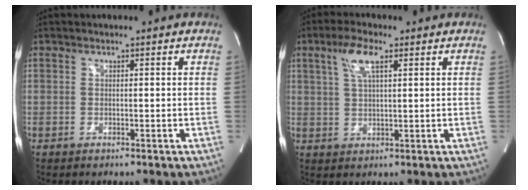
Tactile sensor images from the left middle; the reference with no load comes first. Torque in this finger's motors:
{"motor_torque": [0.72, -0.67, 0.31, 0.08]}